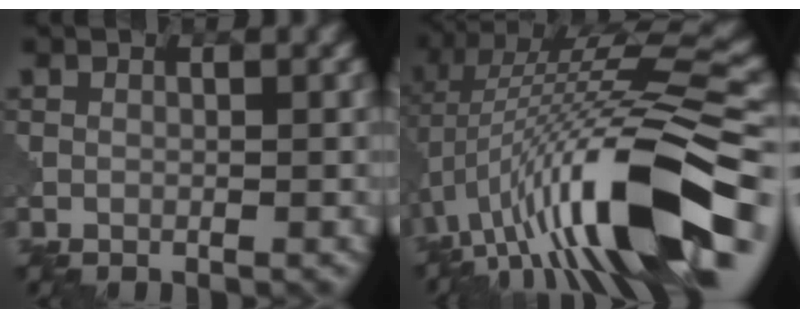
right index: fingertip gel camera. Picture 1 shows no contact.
{"total": 14.6, "force": [-2.9, 4.3, 13.7], "torque": [-0.237, 0.024, -0.046]}